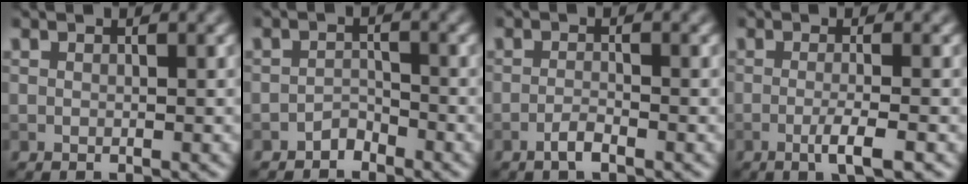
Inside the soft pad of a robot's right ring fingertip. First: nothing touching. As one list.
[{"total": 1.6, "force": [-1.4, 0.6, 0.2], "torque": [-0.001, 0.006, -0.028]}, {"total": 1.6, "force": [-1.2, 0.2, 1.0], "torque": [-0.022, 0.001, -0.027]}, {"total": 2.9, "force": [-1.1, 0.5, 2.7], "torque": [-0.043, -0.003, -0.027]}]